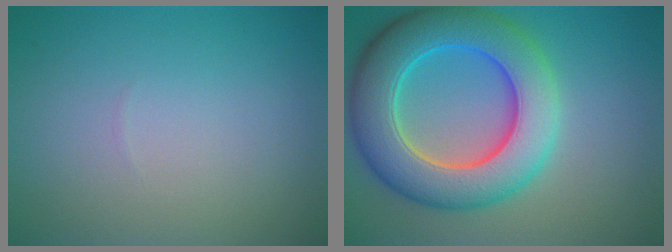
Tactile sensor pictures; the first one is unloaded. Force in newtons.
{"total": 10.0, "press": 10.0, "slide": 0.4}